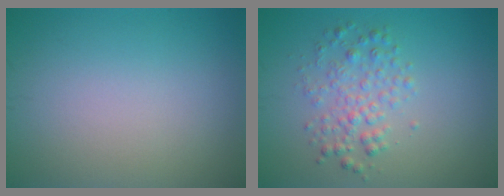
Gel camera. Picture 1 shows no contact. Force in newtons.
{"total": 2.8, "press": 2.8, "slide": 0.0}